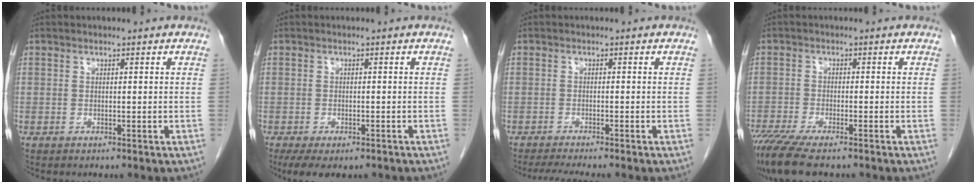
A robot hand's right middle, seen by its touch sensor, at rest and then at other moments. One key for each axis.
{"total": 7.0, "fx": -5.1, "fy": 2.9, "fz": 3.9, "tx": -0.055, "ty": -0.009, "tz": -0.074}
{"total": 5.2, "fx": -4.5, "fy": -0.3, "fz": 2.6, "tx": -0.035, "ty": -0.014, "tz": -0.073}
{"total": 8.6, "fx": -6.8, "fy": 1.2, "fz": 5.2, "tx": -0.088, "ty": -0.020, "tz": -0.114}